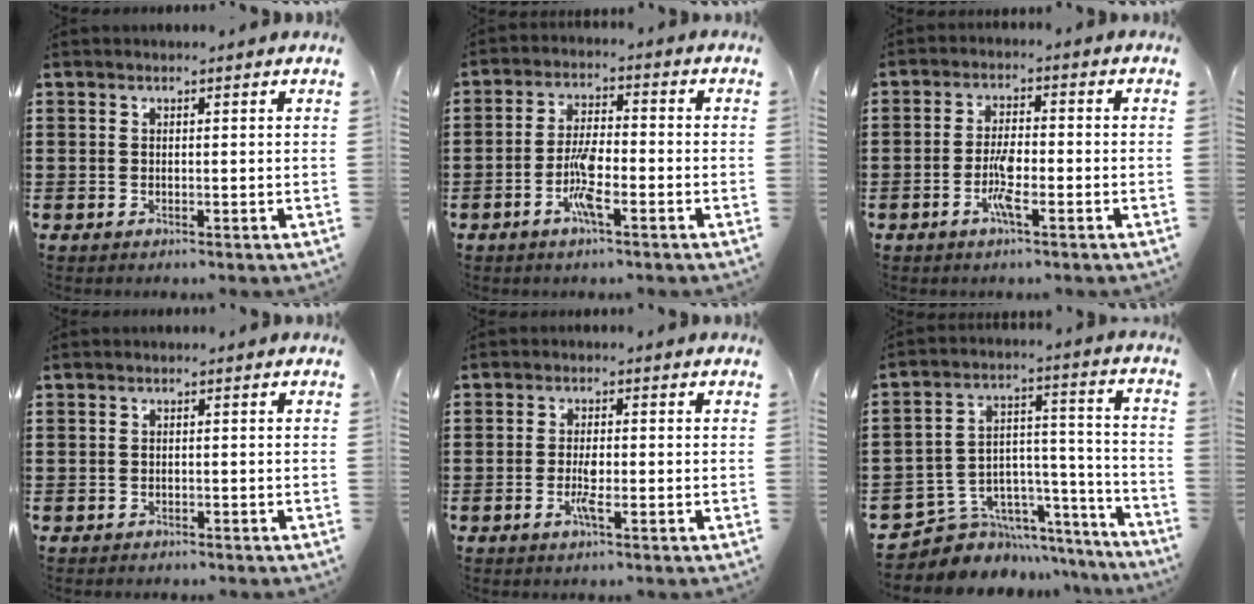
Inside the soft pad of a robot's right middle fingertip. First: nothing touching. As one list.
[{"total": 5.9, "force": [-2.2, 1.5, 5.2], "torque": [-0.121, -0.007, -0.051]}, {"total": 4.6, "force": [-1.6, 1.2, 4.1], "torque": [-0.089, -0.002, -0.036]}, {"total": 0.6, "force": [-0.6, 0.2, 0.0], "torque": [-0.001, 0.001, -0.013]}, {"total": 2.8, "force": [-0.9, 0.7, 2.6], "torque": [-0.053, -0.001, -0.019]}, {"total": 6.5, "force": [-5.1, 4.1, 0.7], "torque": [-0.026, 0.000, -0.092]}]